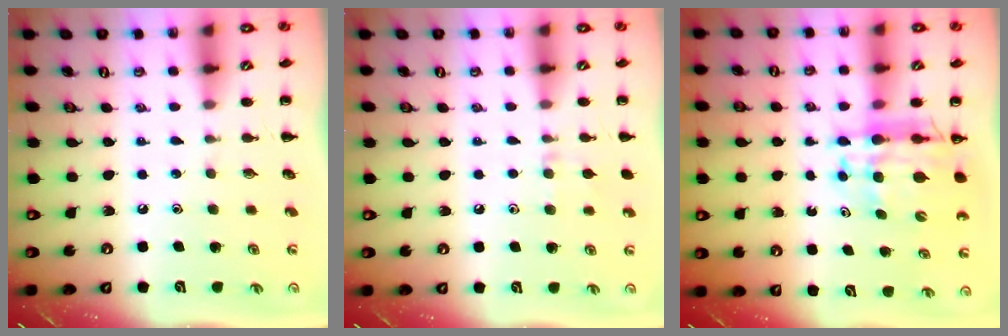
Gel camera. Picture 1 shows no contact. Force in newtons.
{"total": 5.9, "press": 5.5, "slide": 2.3}
{"total": 12.4, "press": 11.8, "slide": 3.7}